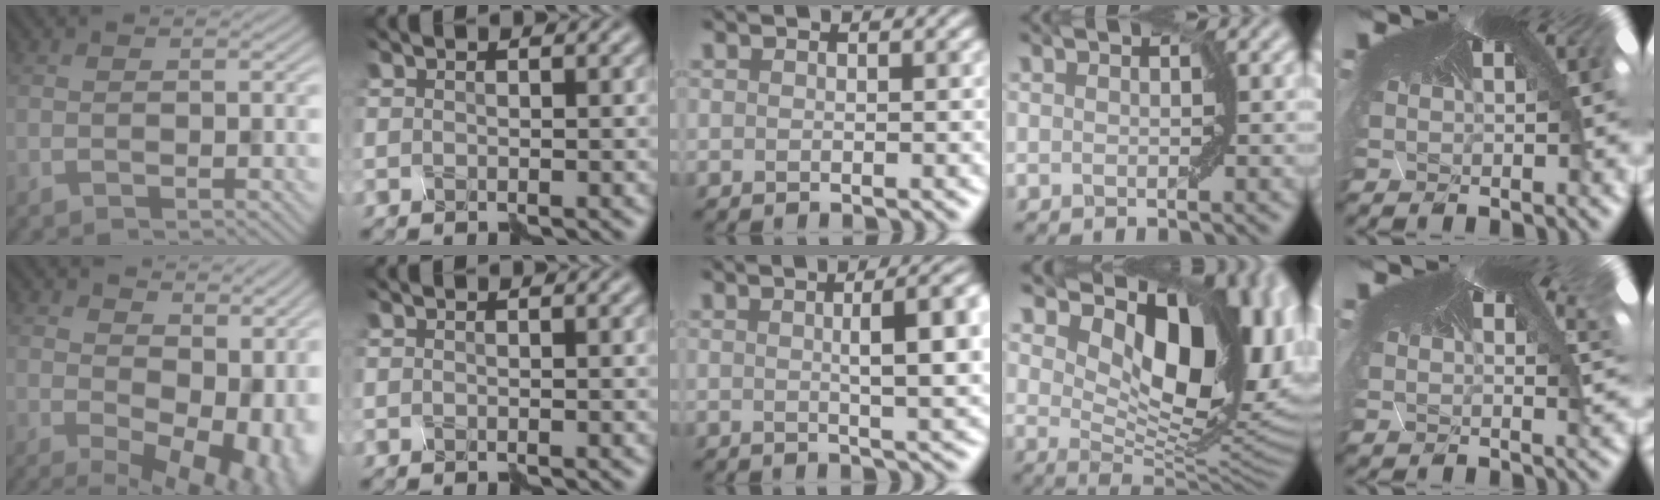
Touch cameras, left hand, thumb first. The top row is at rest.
{"thumb": {"total": 13.7, "force": [0.2, 8.5, 10.7], "torque": [-0.128, -0.042, 0.045]}, "middle": {"total": 6.4, "force": [0.8, 1.2, 6.2], "torque": [-0.062, 0.012, 0.013]}, "ring": {"total": 15.0, "force": [5.0, 7.9, 11.7], "torque": [-0.159, -0.011, 0.091]}, "little": {"total": 2.9, "force": [2.2, 1.5, 1.3], "torque": [-0.029, 0.012, 0.035]}}